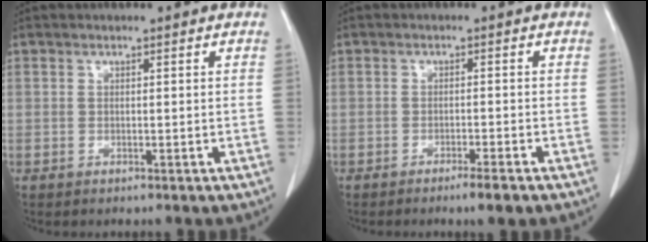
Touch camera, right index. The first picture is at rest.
{"total": 2.8, "force": [-2.1, -0.1, 2.0], "torque": [-0.029, -0.005, -0.031]}